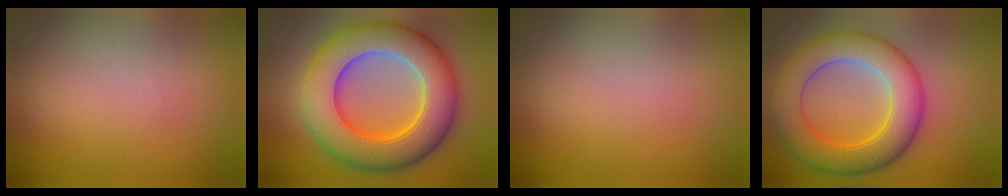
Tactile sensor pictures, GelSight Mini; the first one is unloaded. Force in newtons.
{"total": 12.3, "press": 12.3, "slide": 0.2}
{"total": 0.0}
{"total": 8.8, "press": 8.8, "slide": 0.1}